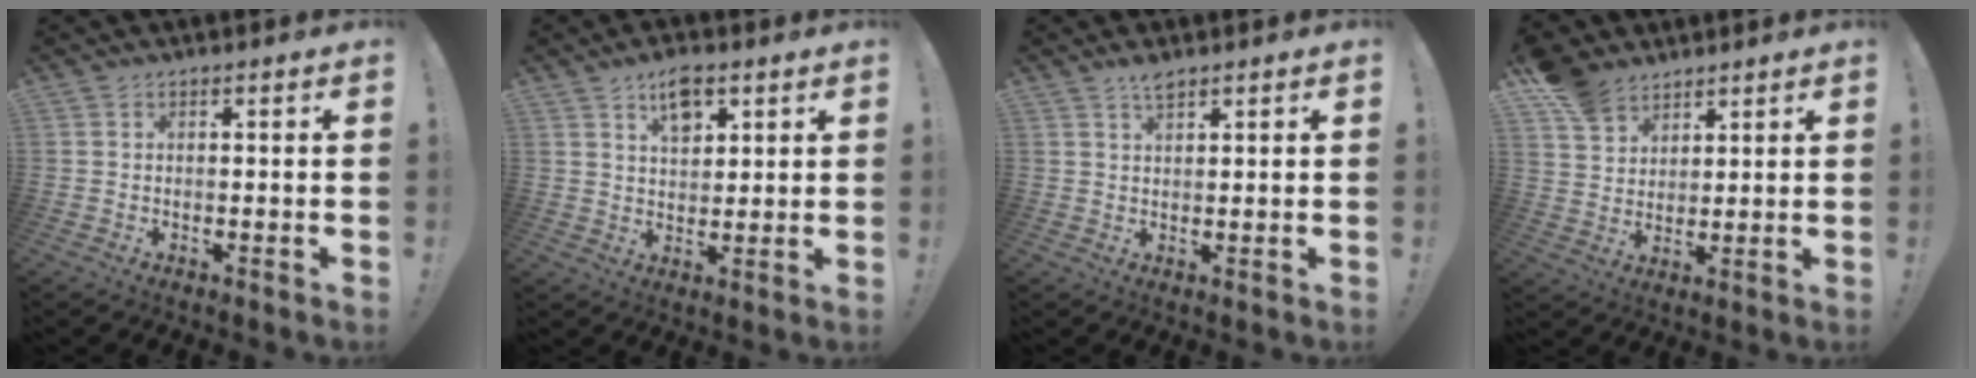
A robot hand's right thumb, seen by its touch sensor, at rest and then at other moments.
{"total": 7.8, "force": [4.3, 4.3, 5.0], "torque": [-0.076, -0.011, 0.076]}
{"total": 2.9, "force": [2.3, 0.6, 1.7], "torque": [-0.024, -0.013, 0.037]}
{"total": 9.1, "force": [6.8, 5.7, 2.0], "torque": [-0.029, -0.040, 0.134]}